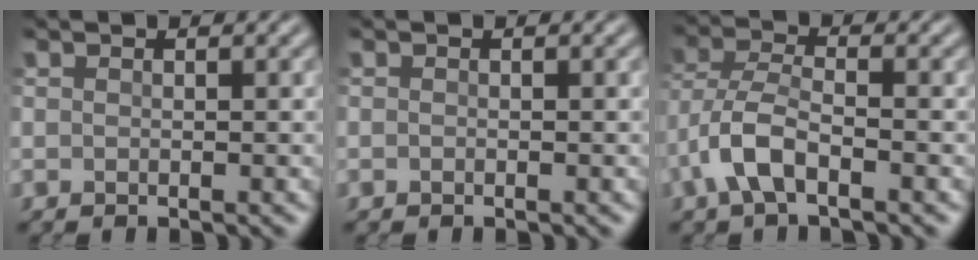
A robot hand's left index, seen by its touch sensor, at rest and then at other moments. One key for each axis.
{"total": 0.0}
{"total": 4.9, "fx": -2.2, "fy": 2.1, "fz": 3.8, "tx": -0.087, "ty": 0.004, "tz": -0.053}